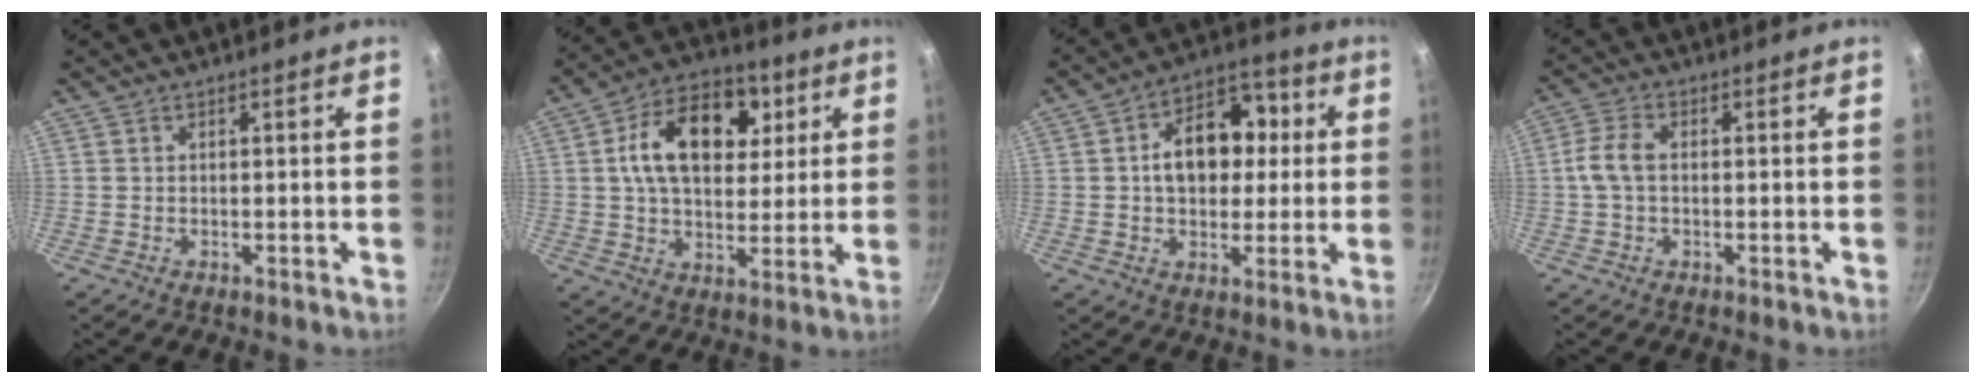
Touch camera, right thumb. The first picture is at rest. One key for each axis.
{"total": 17.0, "fx": 4.5, "fy": 10.9, "fz": 12.3, "tx": -0.176, "ty": 0.005, "tz": 0.070}
{"total": 13.6, "fx": 1.5, "fy": 9.3, "fz": 9.8, "tx": -0.111, "ty": 0.024, "tz": 0.016}
{"total": 5.2, "fx": 0.0, "fy": 3.2, "fz": 4.1, "tx": -0.096, "ty": 0.015, "tz": -0.004}